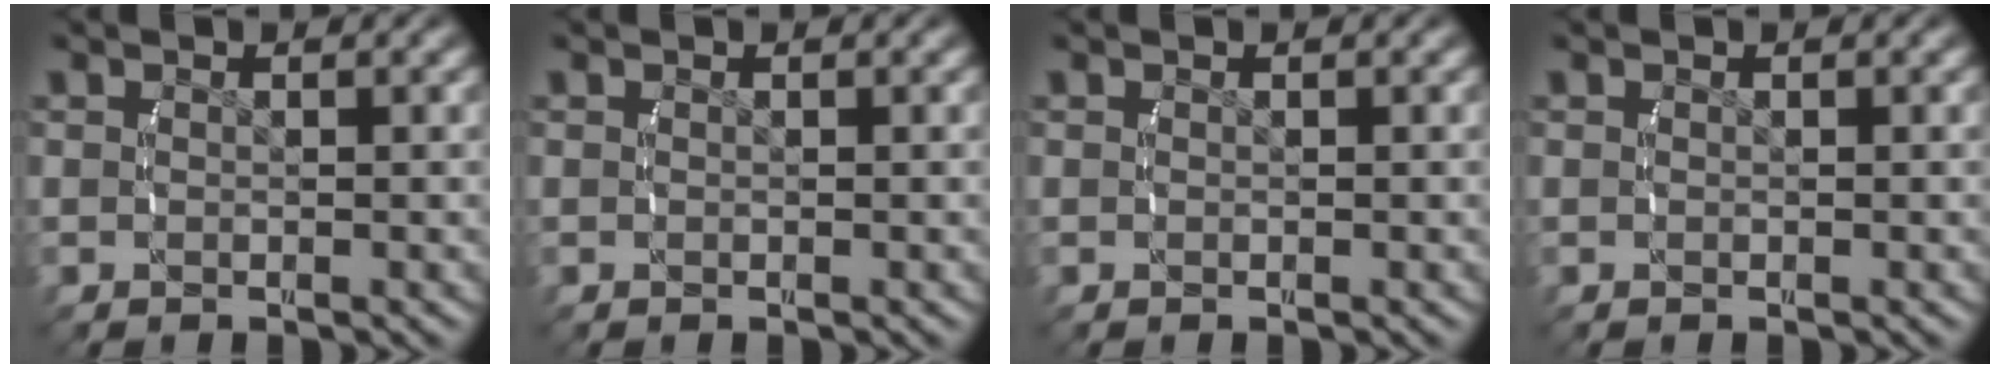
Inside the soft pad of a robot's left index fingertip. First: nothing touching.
{"total": 0.0}
{"total": 0.0}
{"total": 0.0}